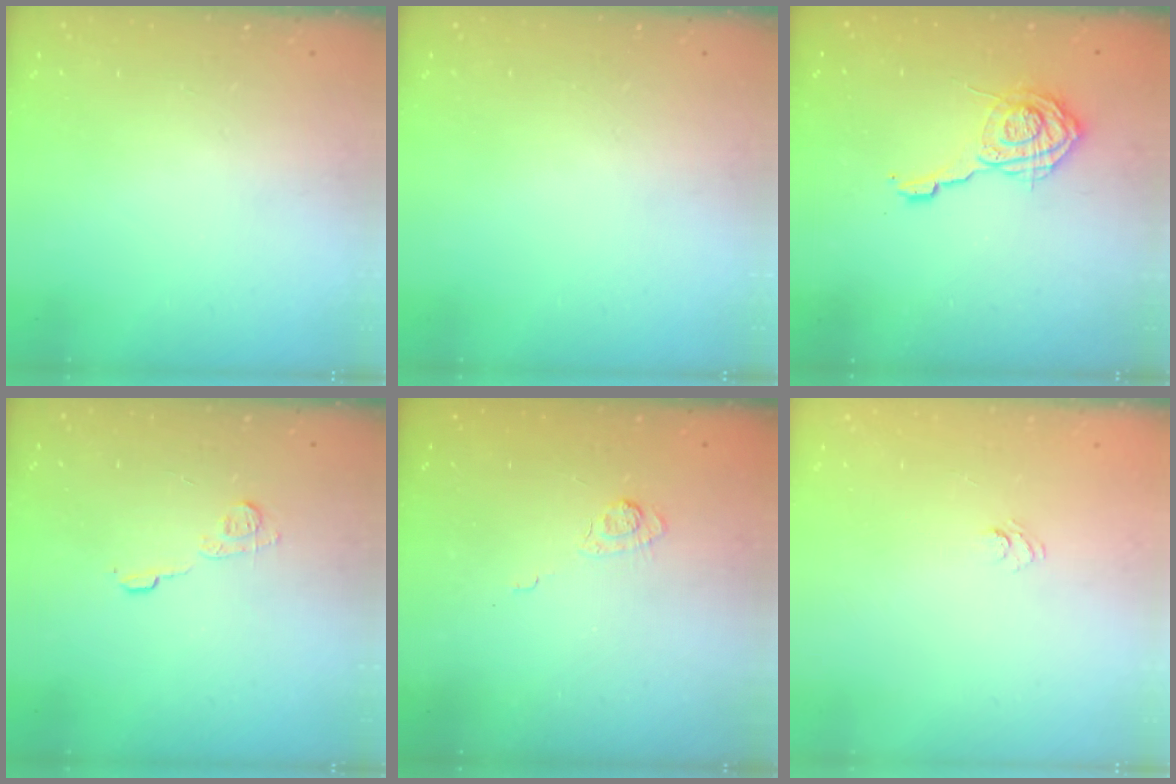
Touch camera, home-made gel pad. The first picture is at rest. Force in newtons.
{"total": 0.0}
{"total": 11.2, "press": 11.2, "slide": 1.3}
{"total": 7.3, "press": 7.3, "slide": 0.5}
{"total": 3.2, "press": 2.8, "slide": 1.5}
{"total": 4.2, "press": 4.0, "slide": 1.2}